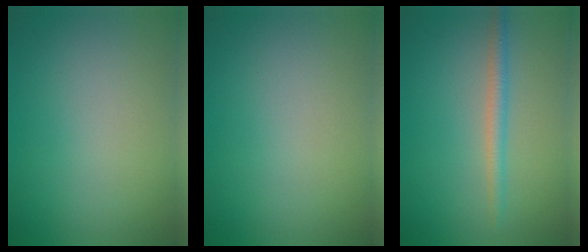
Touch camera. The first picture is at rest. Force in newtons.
{"total": 0.0}
{"total": 2.2, "press": 2.2, "slide": 0.0}